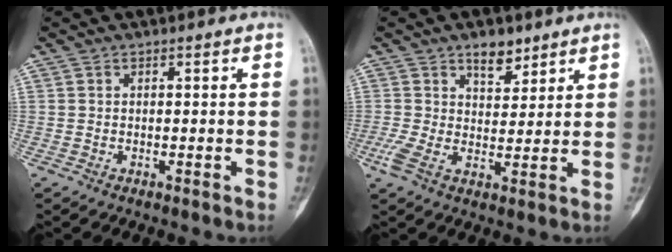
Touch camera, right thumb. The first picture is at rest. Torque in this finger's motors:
{"motor_torque": [0.07, 0.89, 0.87, 0.34, 0.07]}